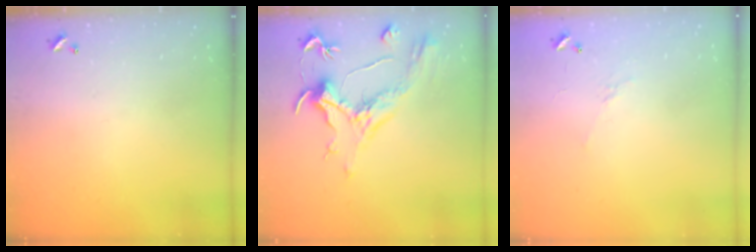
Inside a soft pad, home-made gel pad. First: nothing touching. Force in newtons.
{"total": 1.1, "press": 0.1, "slide": 1.1}
{"total": 6.2, "press": 6.2, "slide": 0.8}